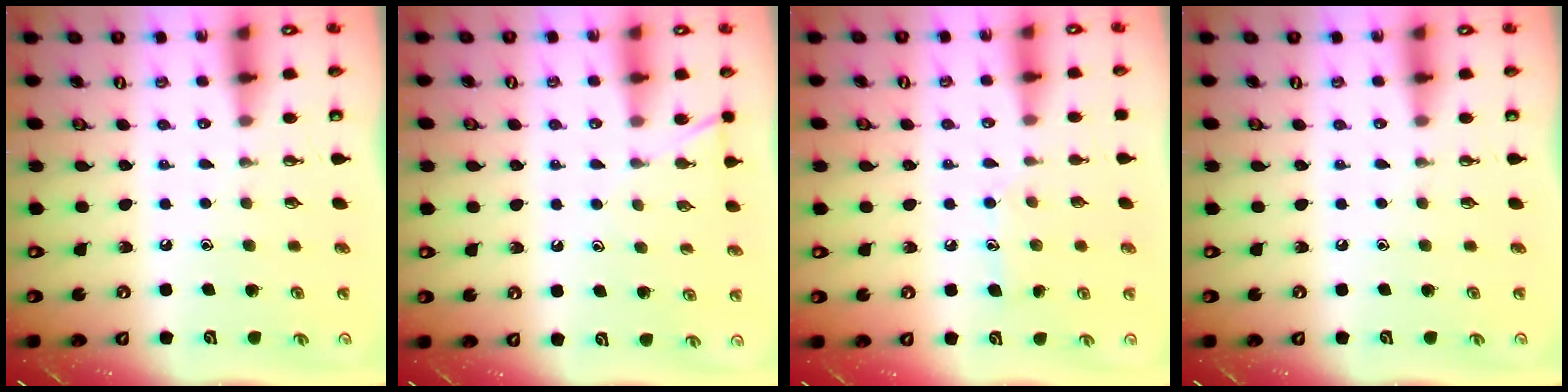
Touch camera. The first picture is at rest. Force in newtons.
{"total": 6.4, "press": 6.4, "slide": 0.3}
{"total": 6.8, "press": 6.8, "slide": 0.2}
{"total": 0.0}